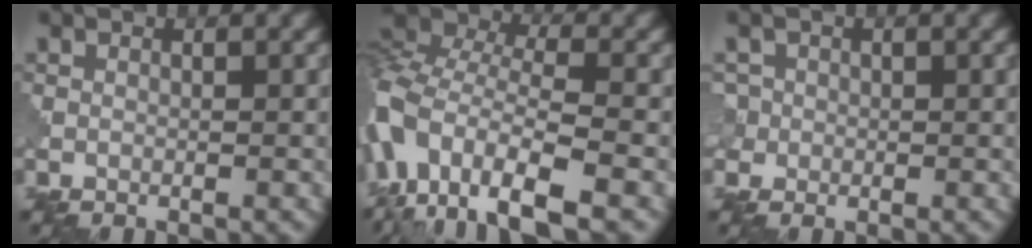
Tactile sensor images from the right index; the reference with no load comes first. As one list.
[{"total": 11.6, "force": [-6.1, 5.4, 8.2], "torque": [-0.162, -0.009, -0.126]}, {"total": 2.0, "force": [0.1, 1.9, 0.5], "torque": [-0.008, 0.006, -0.001]}]